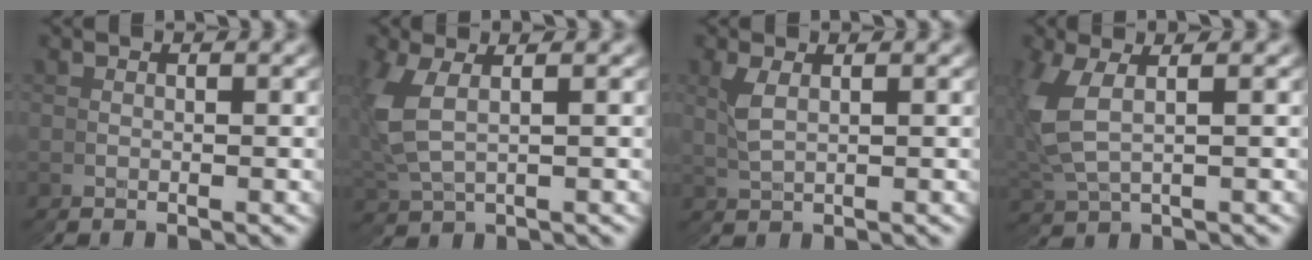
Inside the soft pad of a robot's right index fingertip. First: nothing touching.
{"total": 5.0, "force": [1.4, 4.1, 2.4], "torque": [-0.094, -0.013, 0.035]}
{"total": 1.1, "force": [1.1, 0.2, 0.2], "torque": [-0.023, -0.004, 0.028]}
{"total": 5.6, "force": [1.4, 4.6, 2.8], "torque": [-0.099, -0.010, 0.034]}